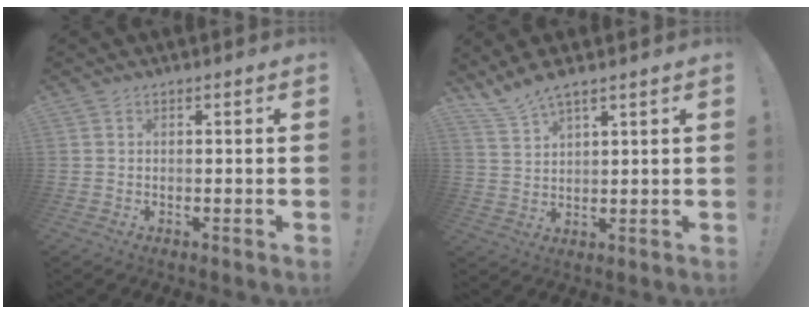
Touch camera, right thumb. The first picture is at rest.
{"total": 6.0, "force": [5.2, 0.8, 2.9], "torque": [-0.064, -0.027, 0.099]}